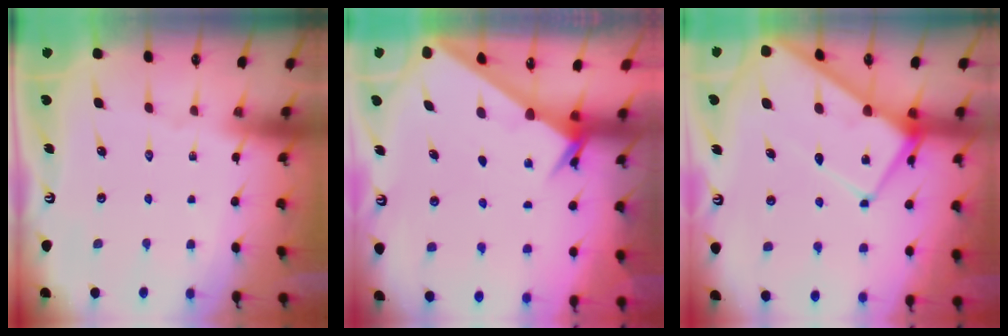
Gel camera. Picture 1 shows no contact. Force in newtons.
{"total": 2.4, "press": 2.4, "slide": 0.3}
{"total": 12.7, "press": 12.7, "slide": 1.3}